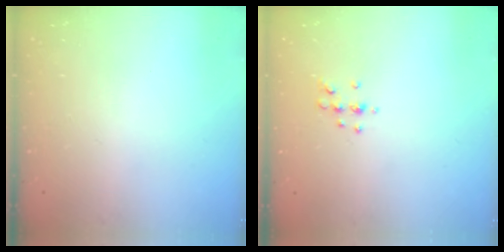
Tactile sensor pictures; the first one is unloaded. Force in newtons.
{"total": 4.8, "press": 4.4, "slide": 1.8}